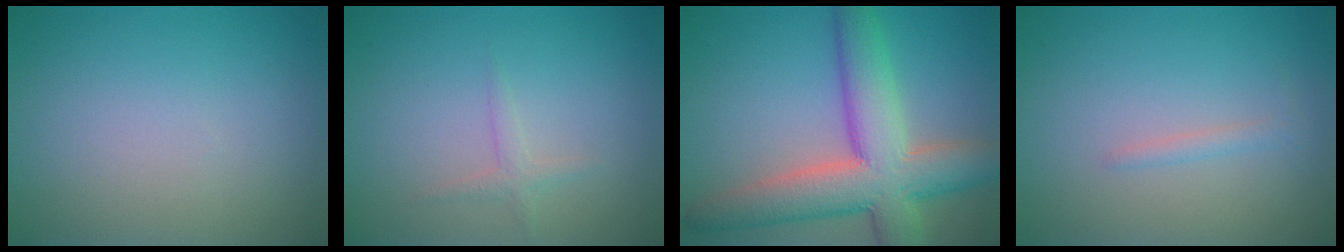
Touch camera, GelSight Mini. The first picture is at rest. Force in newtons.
{"total": 1.1, "press": 1.1, "slide": 0.1}
{"total": 9.5, "press": 9.5, "slide": 0.8}
{"total": 1.0, "press": 1.0, "slide": 0.0}